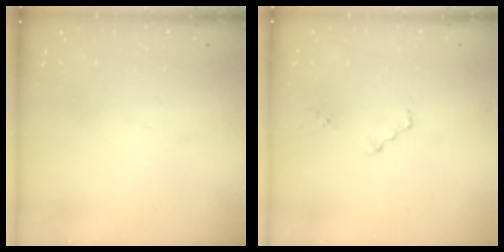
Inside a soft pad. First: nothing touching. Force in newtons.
{"total": 2.9, "press": 2.9, "slide": 0.3}